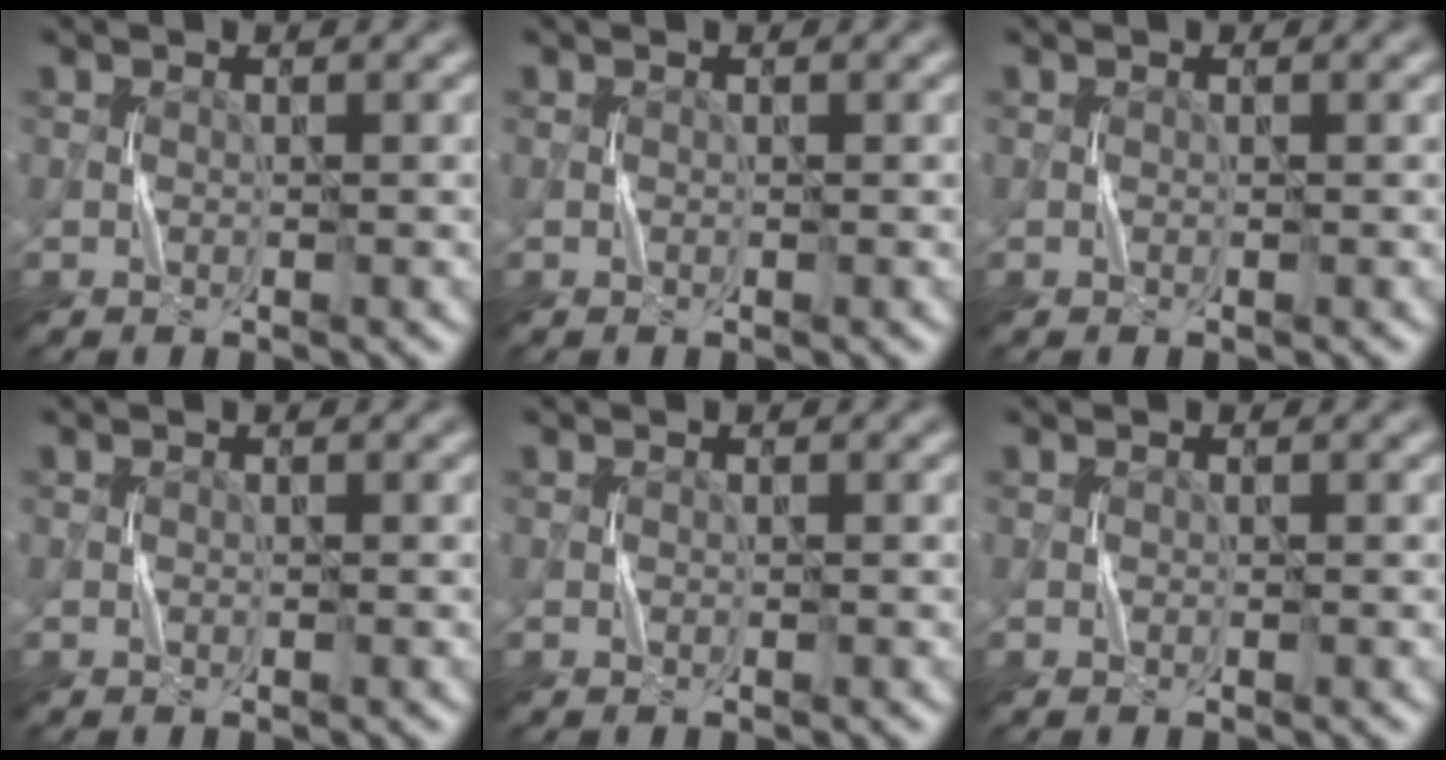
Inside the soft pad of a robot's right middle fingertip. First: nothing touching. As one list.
[{"total": 0.0}, {"total": 0.0}, {"total": 0.0}, {"total": 0.0}, {"total": 0.0}]